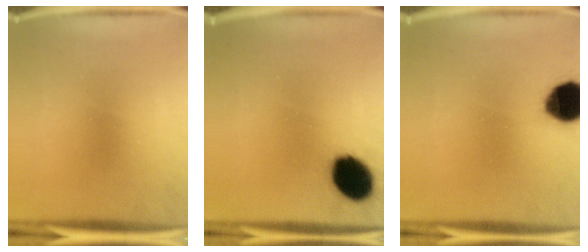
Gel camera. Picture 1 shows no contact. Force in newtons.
{"total": 13.1}
{"total": 13.1}